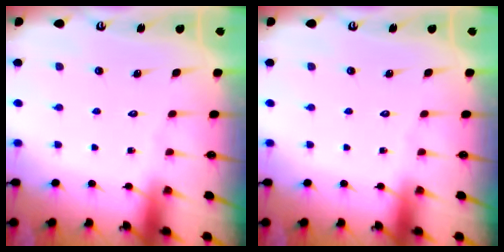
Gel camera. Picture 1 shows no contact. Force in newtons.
{"total": 0.0}